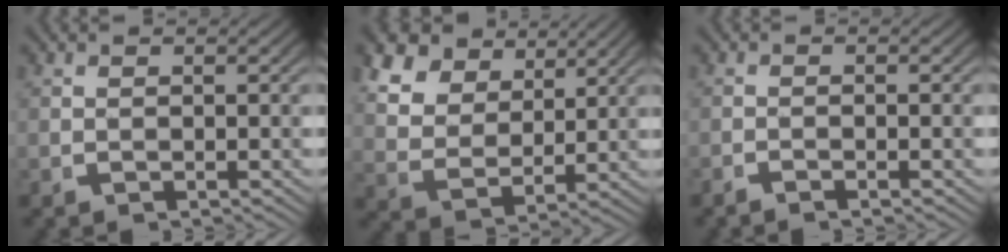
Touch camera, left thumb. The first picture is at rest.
{"total": 9.5, "force": [4.0, 6.7, 5.3], "torque": [-0.124, -0.015, 0.072]}
{"total": 1.0, "force": [-0.9, 0.0, 0.4], "torque": [-0.005, -0.001, -0.020]}